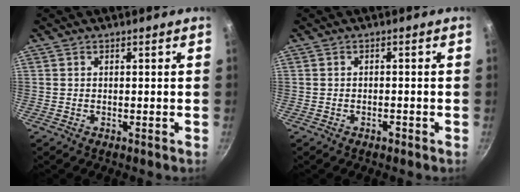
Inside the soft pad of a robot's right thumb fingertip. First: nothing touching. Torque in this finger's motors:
{"motor_torque": [-0.05, -0.19, -0.05, 0.41, 0.02]}